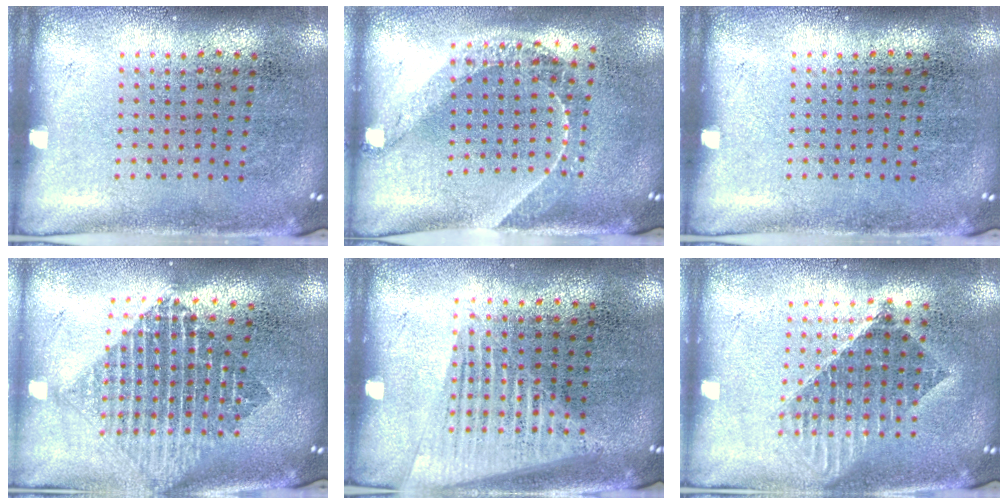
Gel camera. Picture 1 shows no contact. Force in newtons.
{"total": 1.6, "press": 1.3, "slide": 0.9}
{"total": 0.0}
{"total": 2.0, "press": 1.7, "slide": 1.2}
{"total": 1.6, "press": 1.4, "slide": 0.6}
{"total": 1.5, "press": 1.3, "slide": 0.8}